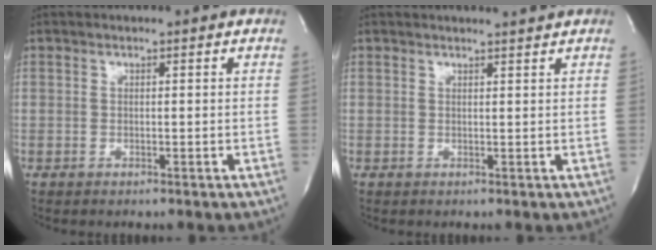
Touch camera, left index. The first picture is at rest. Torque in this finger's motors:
{"motor_torque": [0.02, -0.02, -0.01, -0.01]}